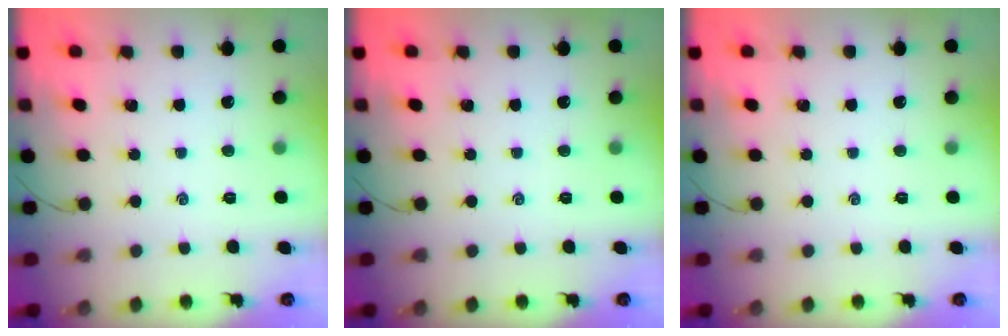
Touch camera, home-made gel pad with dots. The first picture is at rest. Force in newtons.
{"total": 0.0}
{"total": 0.0}